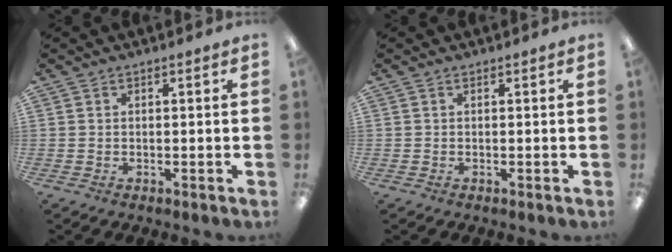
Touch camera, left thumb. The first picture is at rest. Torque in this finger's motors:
{"motor_torque": [0.00, -0.03, 0.08, -0.06, 0.00]}